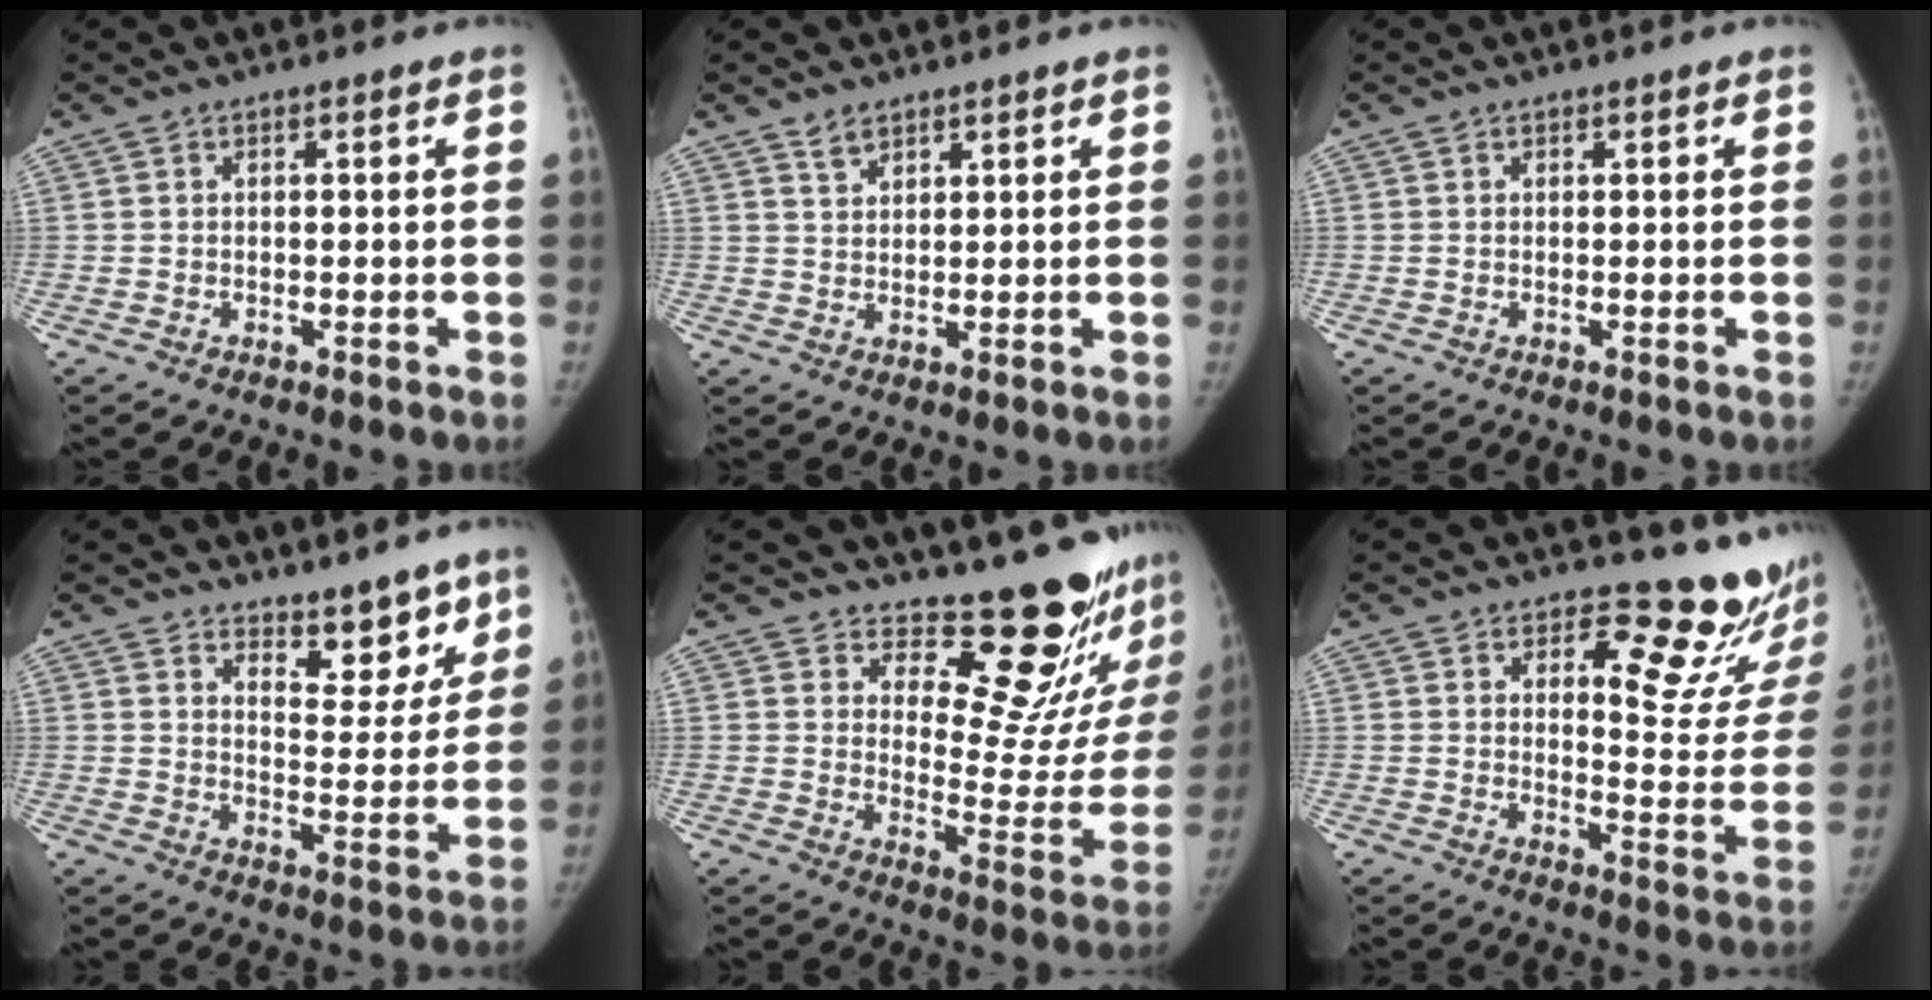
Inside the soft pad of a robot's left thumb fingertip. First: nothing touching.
{"total": 3.1, "force": [2.4, 1.7, 1.0], "torque": [-0.006, -0.015, 0.046]}
{"total": 0.0}
{"total": 9.1, "force": [7.2, 4.0, 3.9], "torque": [-0.012, -0.056, 0.112]}
{"total": 18.8, "force": [16.4, 5.9, 7.1], "torque": [-0.031, -0.170, 0.207]}
{"total": 17.0, "force": [13.9, 6.6, 7.3], "torque": [-0.029, -0.135, 0.159]}